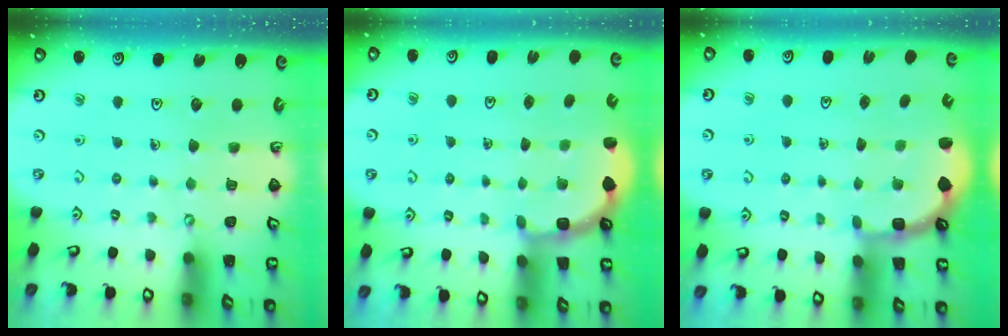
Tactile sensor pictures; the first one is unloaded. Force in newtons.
{"total": 3.0, "press": 2.6, "slide": 1.5}
{"total": 2.5, "press": 2.1, "slide": 1.3}